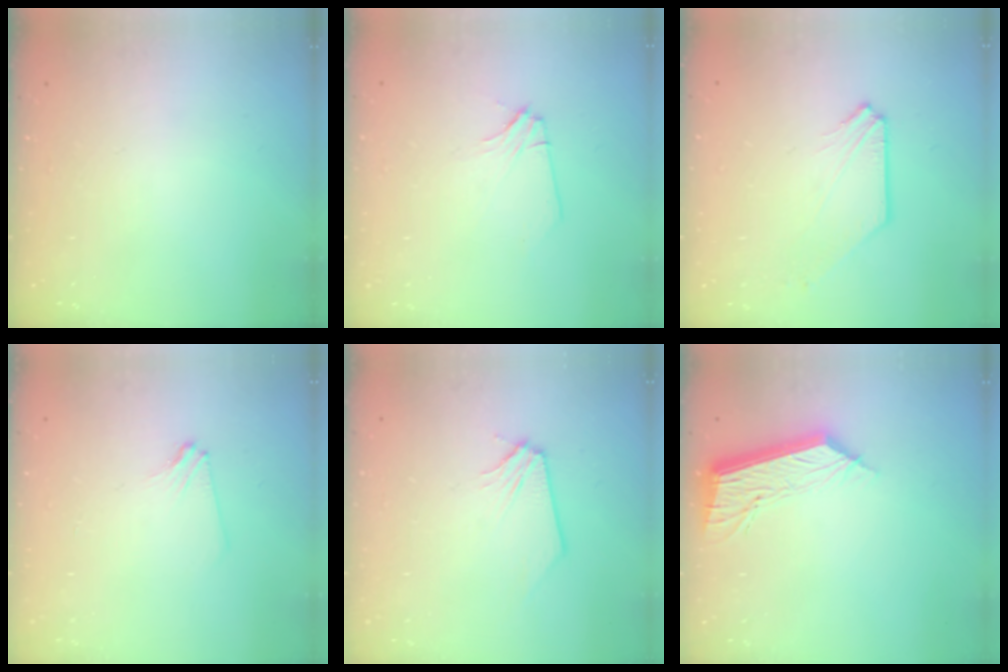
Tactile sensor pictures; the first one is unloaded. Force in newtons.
{"total": 2.9, "press": 2.9, "slide": 0.5}
{"total": 1.4, "press": 1.4, "slide": 0.0}
{"total": 2.9, "press": 2.9, "slide": 0.5}
{"total": 0.0}
{"total": 12.1, "press": 12.1, "slide": 0.4}